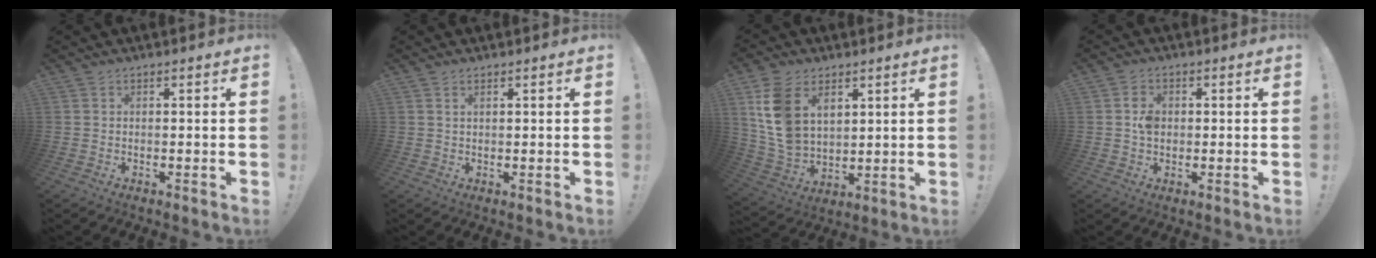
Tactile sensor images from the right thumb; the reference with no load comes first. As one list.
[{"total": 0.8, "force": [0.5, 0.4, 0.5], "torque": [-0.009, 0.000, 0.011]}, {"total": 13.7, "force": [5.9, 9.5, 8.0], "torque": [-0.164, -0.027, 0.117]}, {"total": 4.0, "force": [0.0, 2.9, 2.6], "torque": [-0.039, 0.005, 0.000]}]